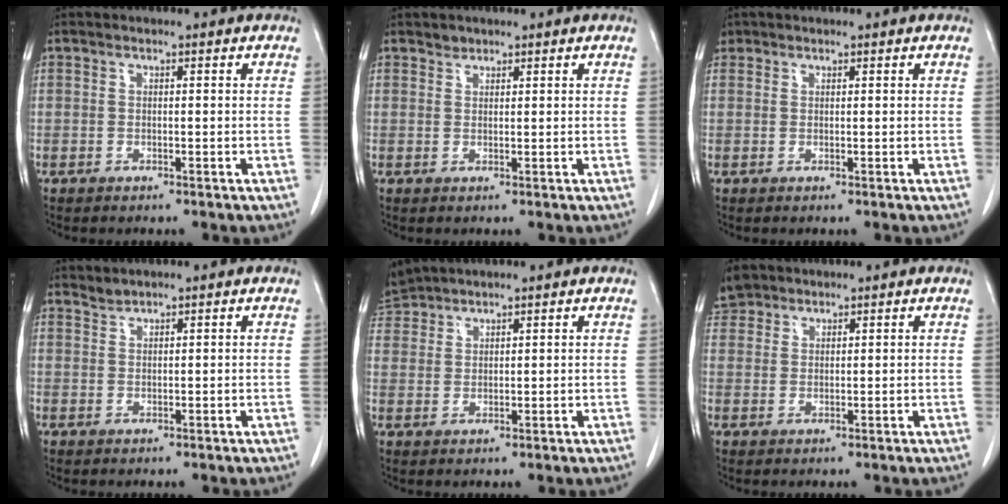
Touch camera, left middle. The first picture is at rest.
{"total": 1.0, "force": [0.9, 0.4, -0.1], "torque": [0.006, -0.003, 0.012]}
{"total": 1.2, "force": [0.8, 0.9, 0.0], "torque": [0.005, 0.008, 0.012]}
{"total": 1.2, "force": [1.2, -0.1, -0.2], "torque": [-0.002, -0.002, 0.026]}
{"total": 4.5, "force": [4.5, 0.9, 0.0], "torque": [-0.008, 0.019, 0.091]}
{"total": 3.8, "force": [3.1, 2.2, 0.1], "torque": [-0.002, 0.008, 0.060]}